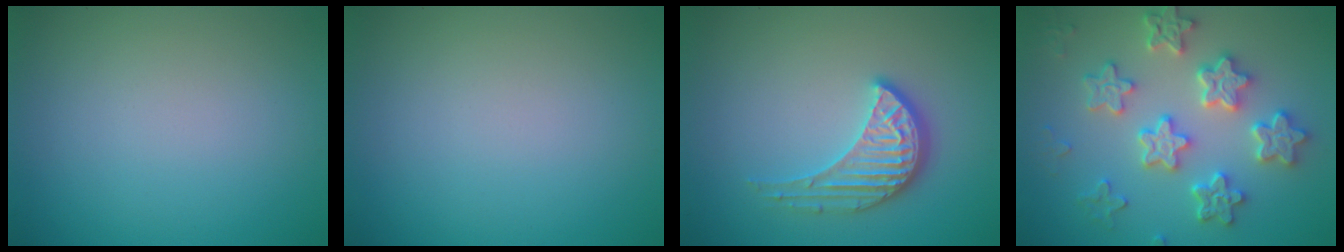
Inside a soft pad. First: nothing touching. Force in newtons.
{"total": 0.0}
{"total": 3.8, "press": 3.2, "slide": 2.1}
{"total": 5.3, "press": 5.0, "slide": 1.8}